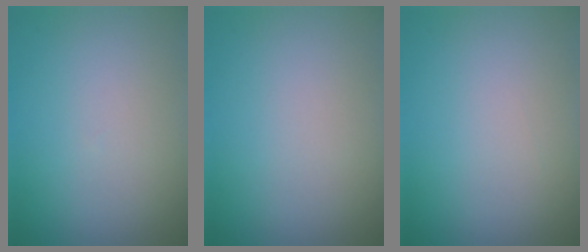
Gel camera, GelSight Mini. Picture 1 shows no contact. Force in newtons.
{"total": 0.0}
{"total": 0.0}